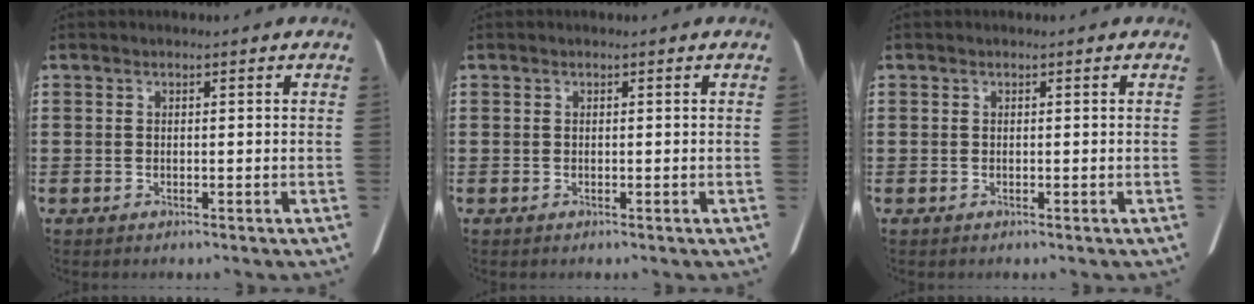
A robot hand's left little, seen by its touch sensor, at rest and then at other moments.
{"total": 0.0}
{"total": 0.0}